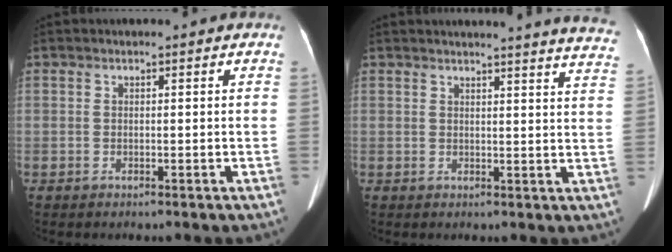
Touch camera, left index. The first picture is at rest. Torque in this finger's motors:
{"motor_torque": [0.83, -1.31, 0.08, 0.01]}